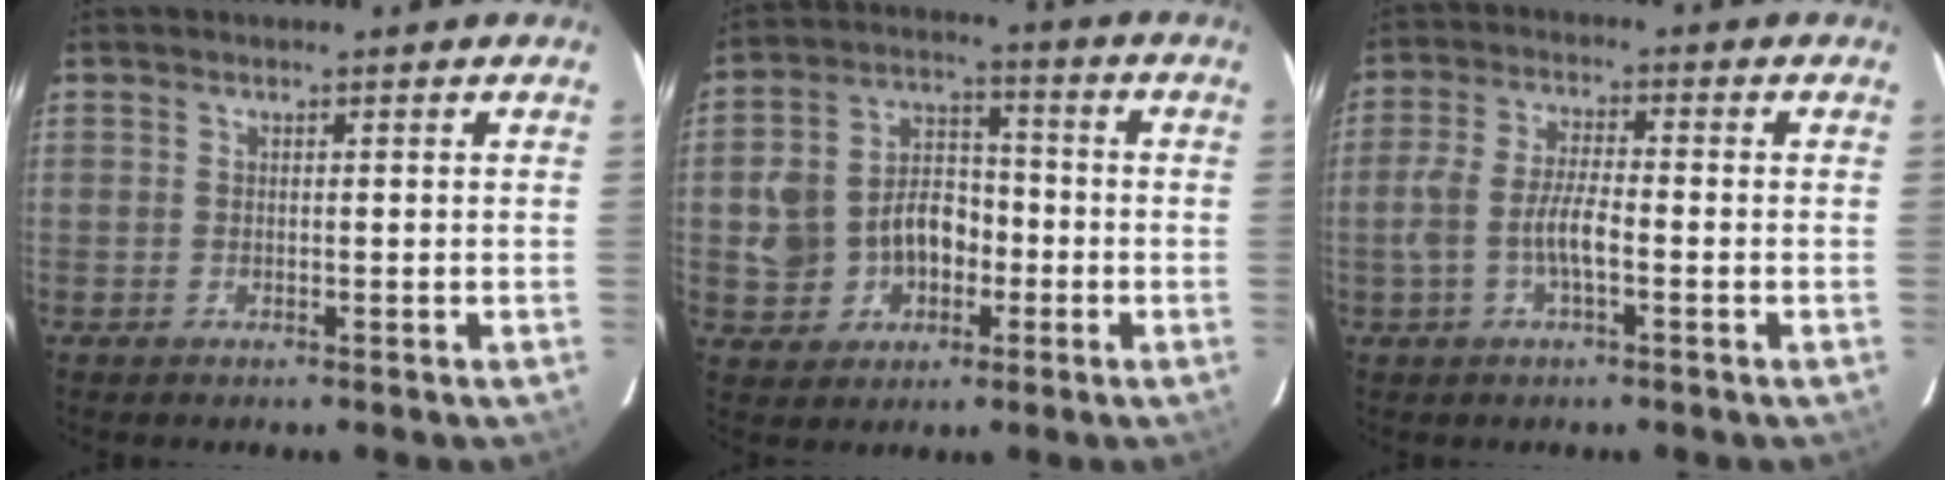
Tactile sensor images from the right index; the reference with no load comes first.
{"total": 12.4, "force": [-2.9, 10.3, 6.3], "torque": [-0.155, 0.035, -0.033]}
{"total": 6.8, "force": [-2.1, 2.1, 6.1], "torque": [-0.129, 0.005, -0.039]}